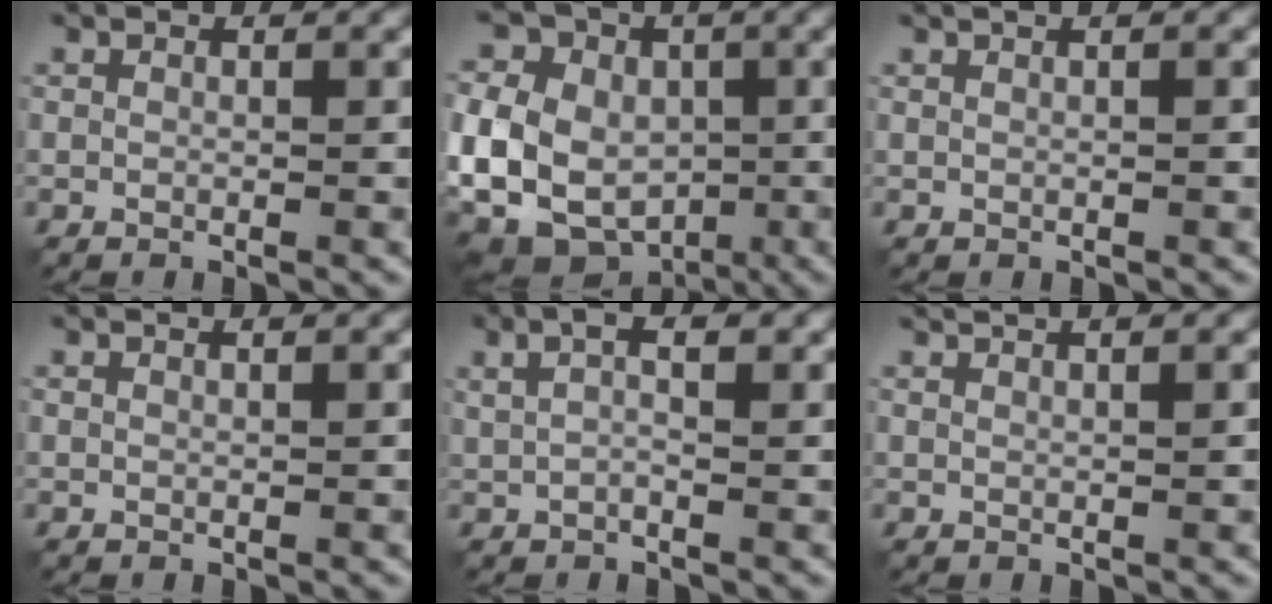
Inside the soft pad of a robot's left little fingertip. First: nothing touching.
{"total": 16.7, "force": [-1.7, 14.4, 8.2], "torque": [-0.188, 0.020, -0.060]}
{"total": 1.7, "force": [1.0, 0.7, 1.2], "torque": [-0.008, 0.005, -0.002]}
{"total": 1.4, "force": [1.1, 0.4, 0.7], "torque": [-0.001, 0.005, 0.000]}
{"total": 4.4, "force": [1.9, 1.8, 3.6], "torque": [-0.059, 0.008, 0.015]}
{"total": 2.1, "force": [1.6, 0.5, 1.3], "torque": [-0.005, 0.008, 0.009]}